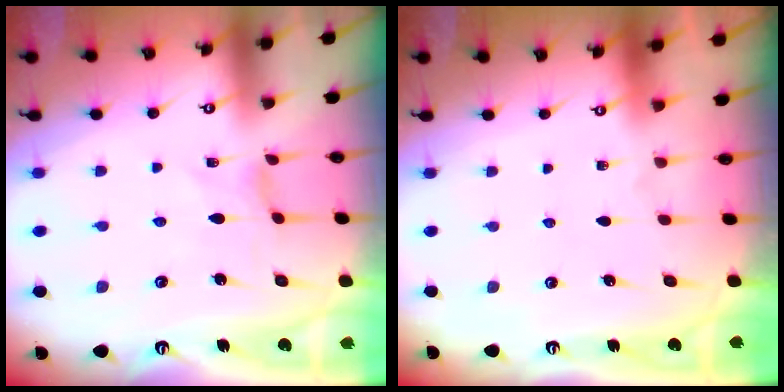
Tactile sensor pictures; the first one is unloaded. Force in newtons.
{"total": 0.0}